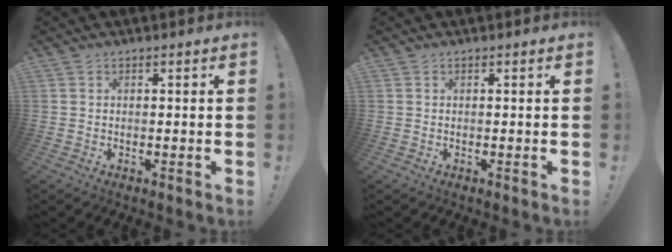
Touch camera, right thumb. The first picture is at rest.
{"total": 0.0}